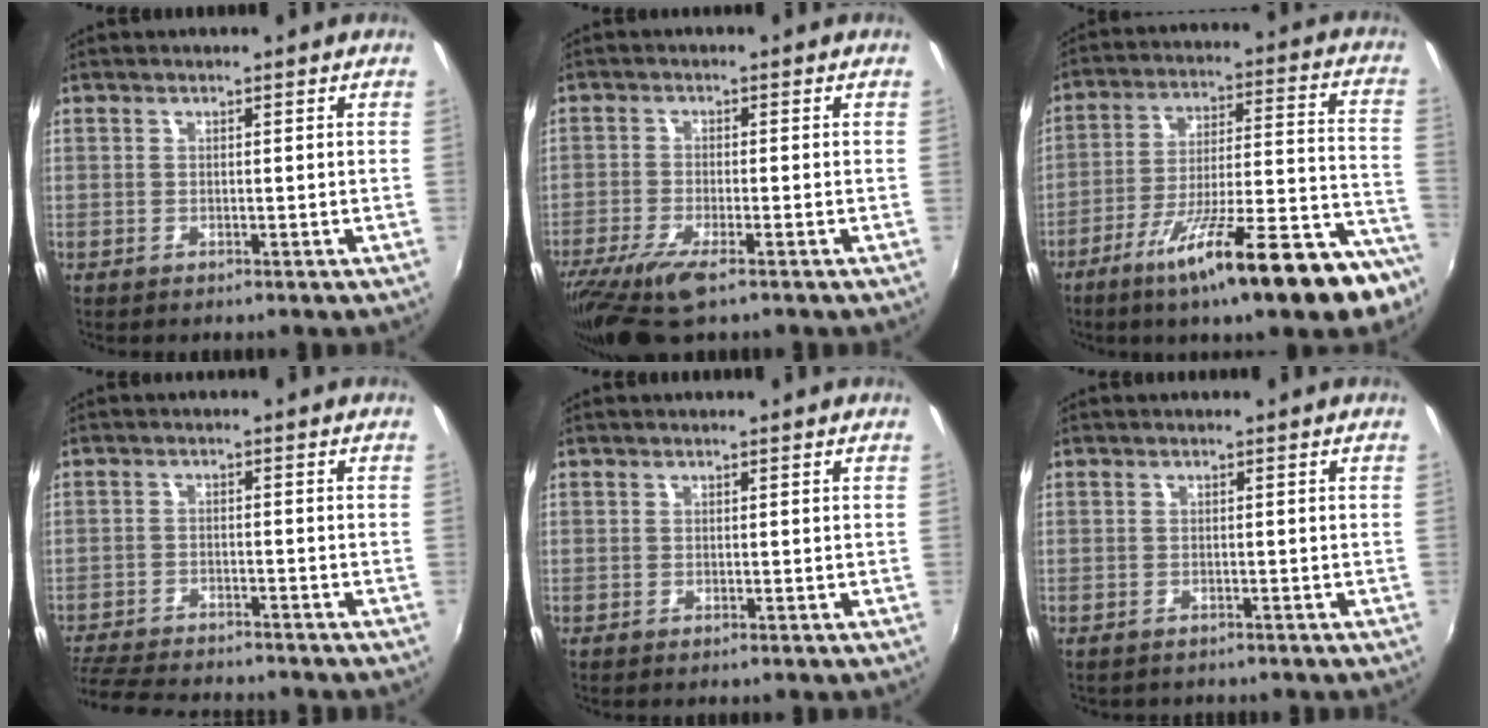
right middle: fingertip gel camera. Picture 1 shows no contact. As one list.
[{"total": 10.5, "force": [-7.0, 2.4, 7.5], "torque": [-0.163, -0.039, -0.127]}, {"total": 22.0, "force": [-15.3, 2.5, 15.7], "torque": [-0.236, -0.036, -0.235]}, {"total": 12.3, "force": [-11.1, 2.8, 4.5], "torque": [-0.119, -0.016, -0.184]}, {"total": 0.0}, {"total": 1.3, "force": [-1.1, 0.7, 0.2], "torque": [-0.009, -0.003, -0.016]}]